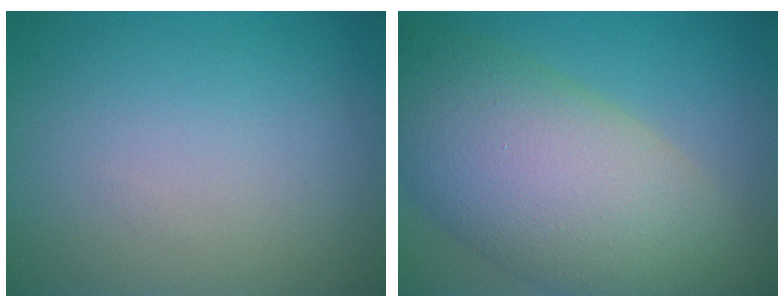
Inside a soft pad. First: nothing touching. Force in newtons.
{"total": 11.9, "press": 11.8, "slide": 0.5}